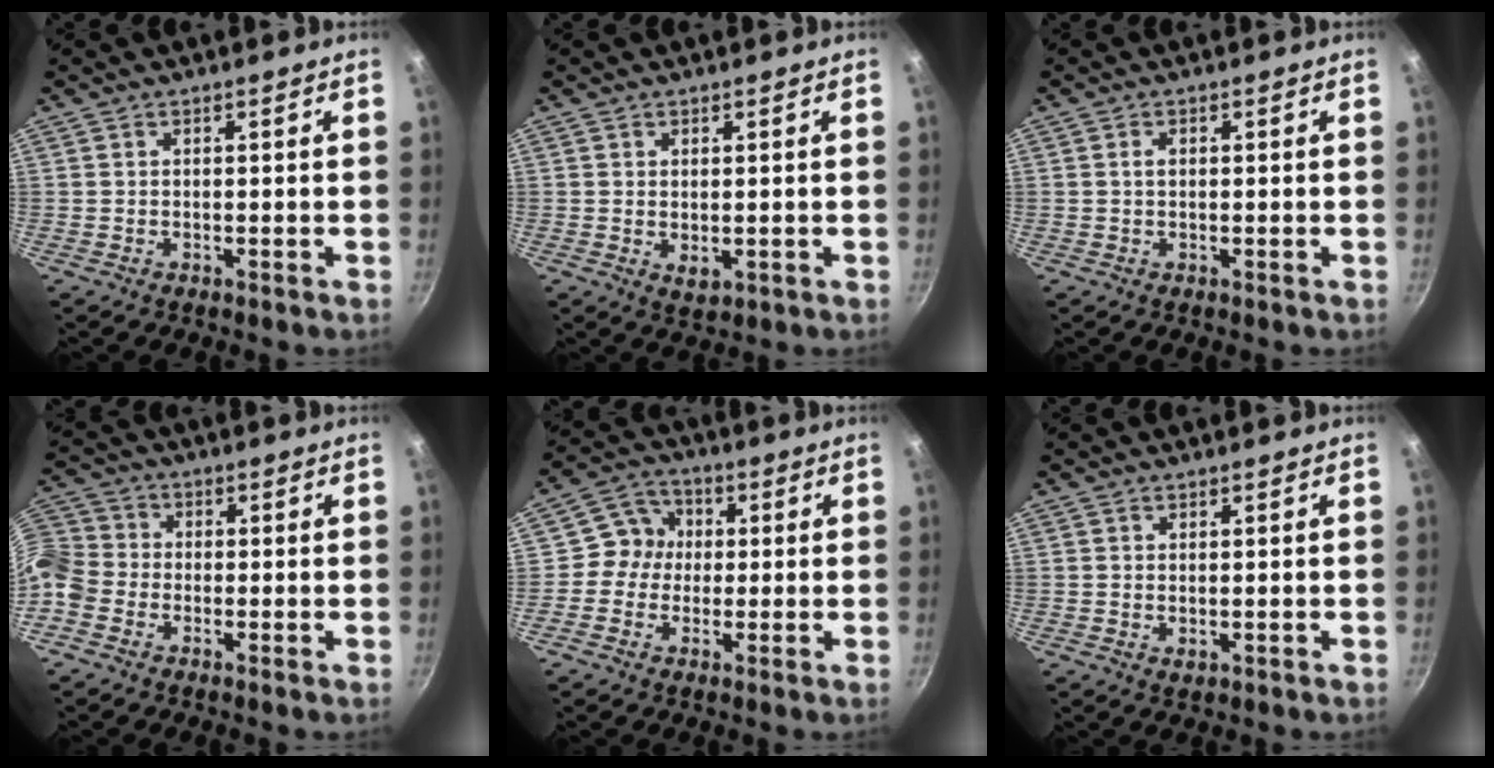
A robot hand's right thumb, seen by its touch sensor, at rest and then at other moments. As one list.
[{"total": 2.4, "force": [0.2, 1.5, 1.9], "torque": [-0.028, -0.009, 0.006]}, {"total": 1.0, "force": [0.1, 0.7, 0.8], "torque": [-0.012, 0.003, 0.003]}, {"total": 9.3, "force": [-3.1, 7.6, 4.3], "torque": [-0.087, 0.039, -0.084]}, {"total": 6.8, "force": [0.2, 6.4, 2.2], "torque": [0.002, 0.018, -0.014]}, {"total": 1.0, "force": [0.2, 0.6, 0.8], "torque": [-0.012, -0.004, 0.003]}]